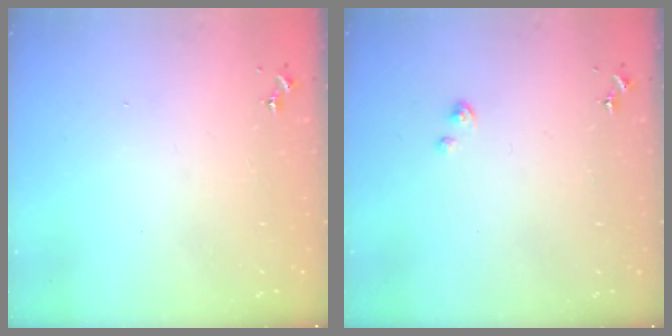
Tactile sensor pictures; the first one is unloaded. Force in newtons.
{"total": 1.1, "press": 1.1, "slide": 0.1}